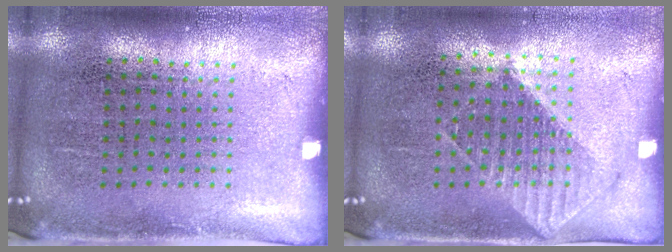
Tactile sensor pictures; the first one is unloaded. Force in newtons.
{"total": 1.1, "press": 1.0, "slide": 0.3}